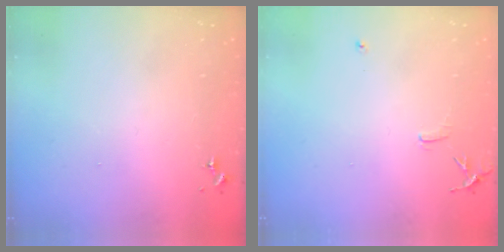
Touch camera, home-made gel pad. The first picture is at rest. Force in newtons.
{"total": 6.2, "press": 6.1, "slide": 0.7}